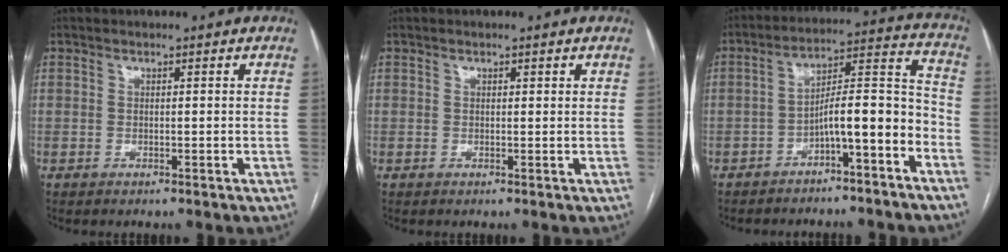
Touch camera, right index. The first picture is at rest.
{"total": 0.5, "force": [0.4, 0.3, 0.2], "torque": [-0.002, 0.001, 0.003]}
{"total": 10.2, "force": [-5.2, 1.4, 8.7], "torque": [-0.128, 0.039, -0.078]}